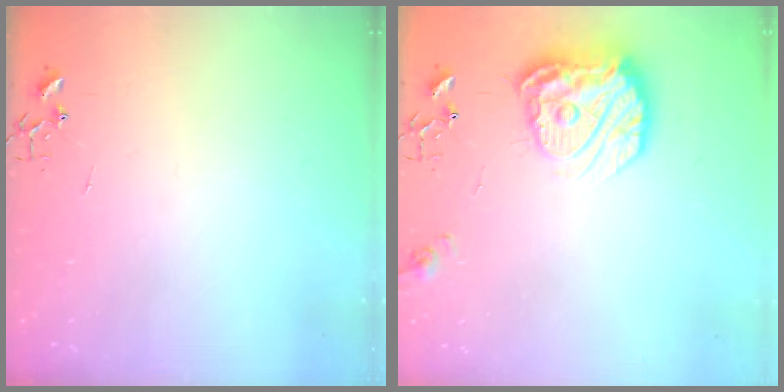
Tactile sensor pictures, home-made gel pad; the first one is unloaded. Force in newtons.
{"total": 16.7, "press": 16.6, "slide": 1.2}